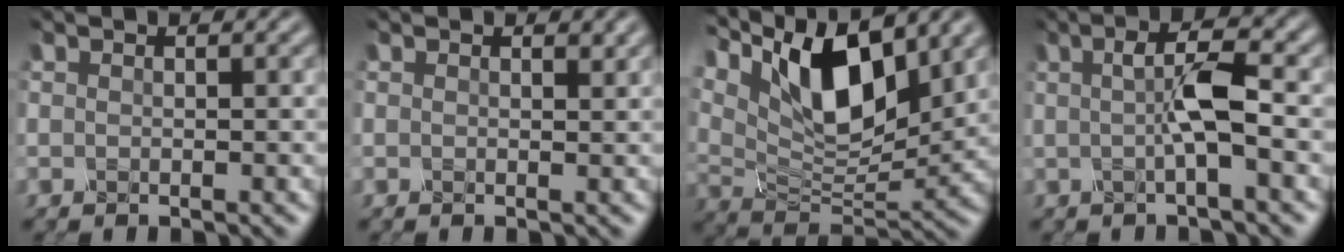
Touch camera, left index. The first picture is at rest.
{"total": 1.0, "force": [0.9, 0.3, 0.4], "torque": [-0.004, 0.002, 0.018]}
{"total": 10.5, "force": [5.0, 4.5, 8.1], "torque": [-0.142, 0.001, 0.094]}
{"total": 3.7, "force": [-0.5, 0.6, 3.6], "torque": [-0.066, 0.006, -0.012]}